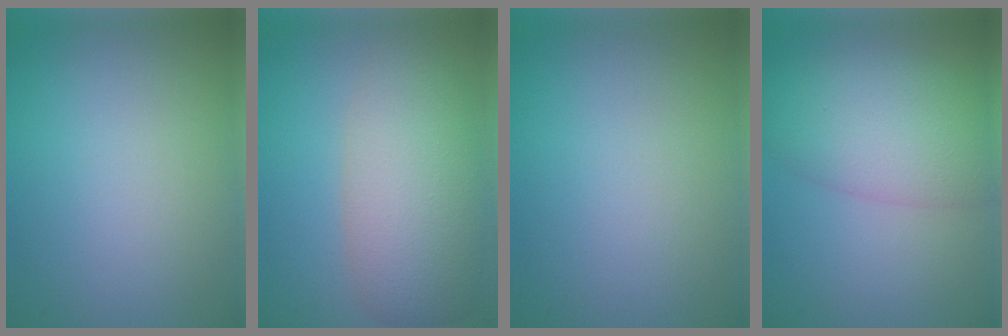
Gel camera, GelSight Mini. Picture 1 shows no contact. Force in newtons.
{"total": 7.5, "press": 7.5, "slide": 0.3}
{"total": 0.0}
{"total": 7.4, "press": 7.4, "slide": 0.2}